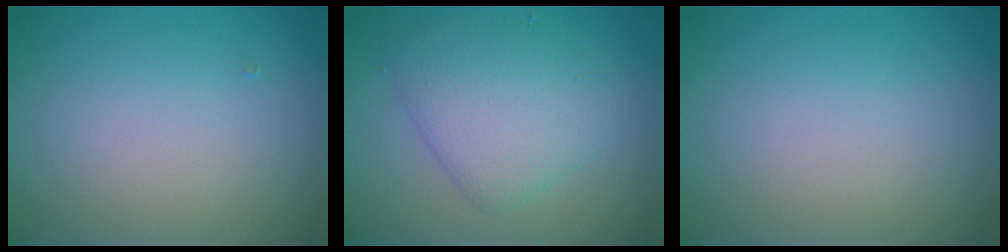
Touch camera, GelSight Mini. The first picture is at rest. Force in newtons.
{"total": 5.4, "press": 5.4, "slide": 0.1}
{"total": 0.0}